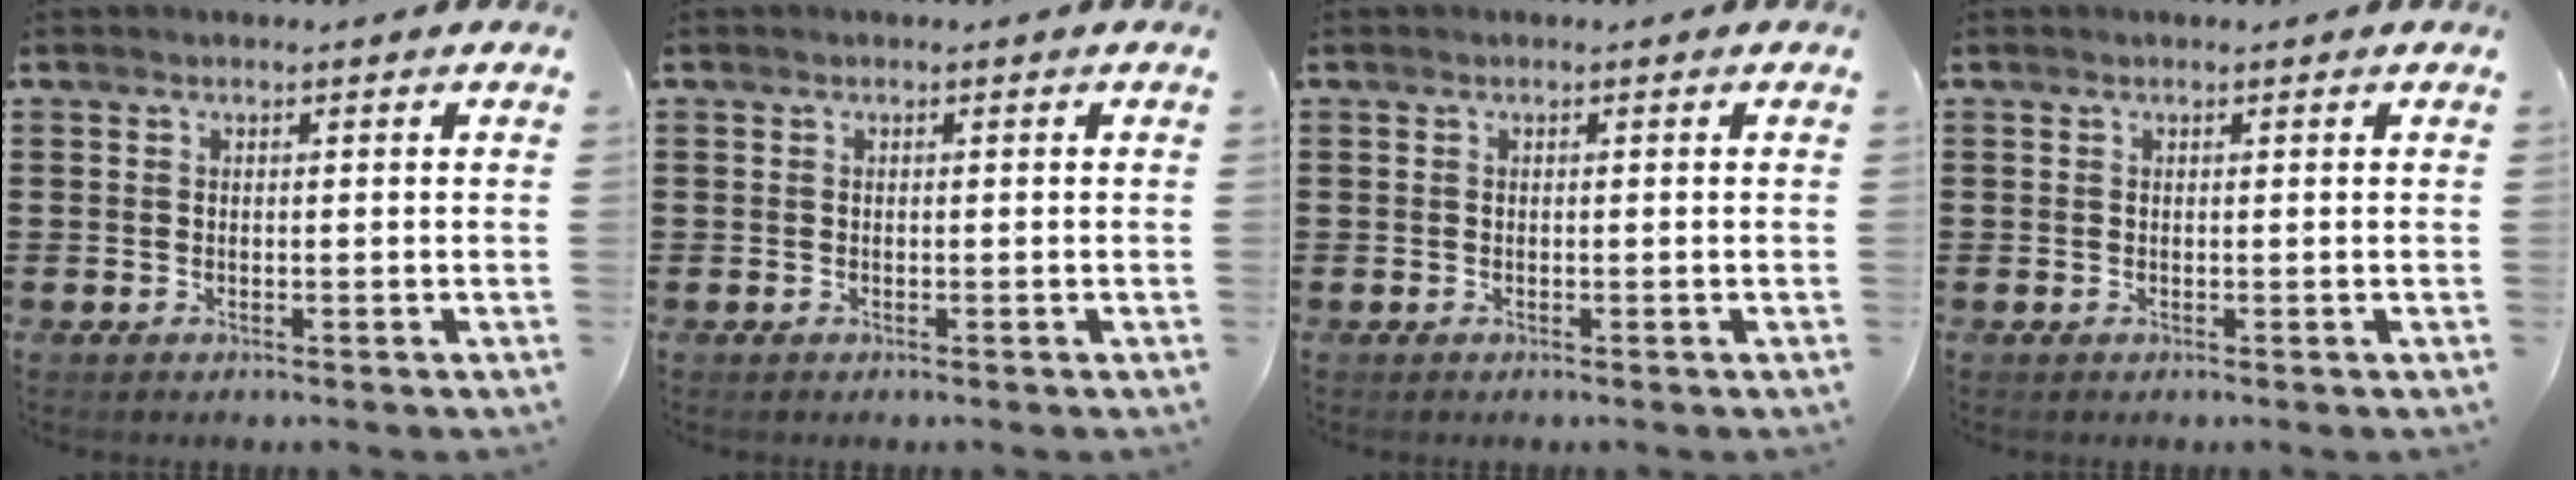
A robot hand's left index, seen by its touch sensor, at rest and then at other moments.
{"total": 0.0}
{"total": 0.0}
{"total": 0.0}